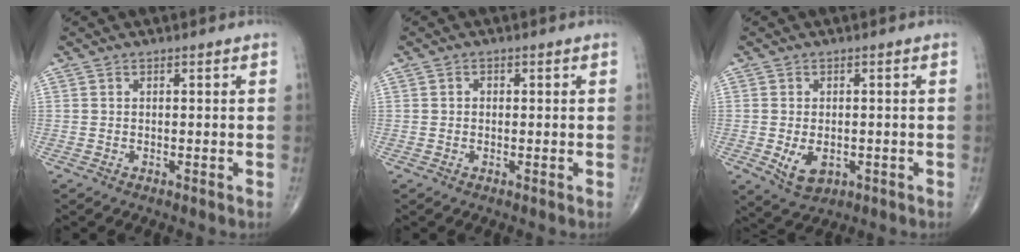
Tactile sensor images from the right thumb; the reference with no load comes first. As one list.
[{"total": 0.9, "force": [0.1, 0.8, 0.4], "torque": [-0.003, 0.002, -0.002]}, {"total": 5.3, "force": [-1.3, 3.5, 3.8], "torque": [-0.055, -0.004, -0.010]}]